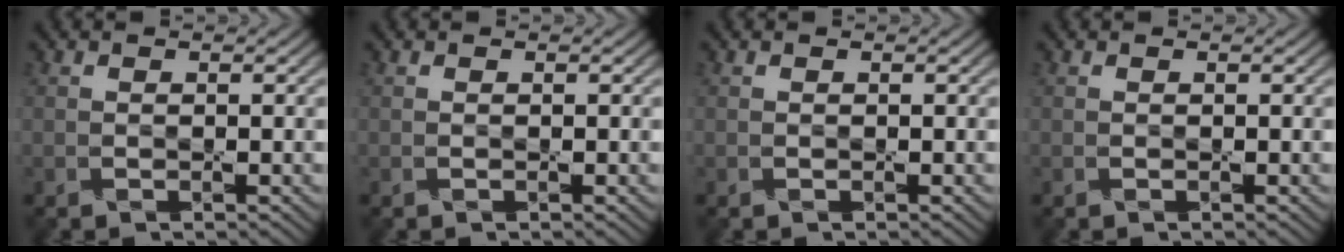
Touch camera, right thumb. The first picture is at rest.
{"total": 0.0}
{"total": 0.0}
{"total": 0.0}